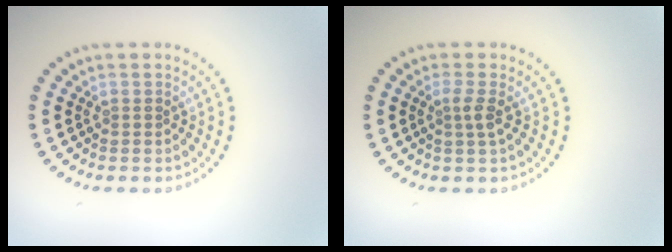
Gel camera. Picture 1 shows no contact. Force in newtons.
{"total": 1.4, "press": 1.0, "slide": 0.9}